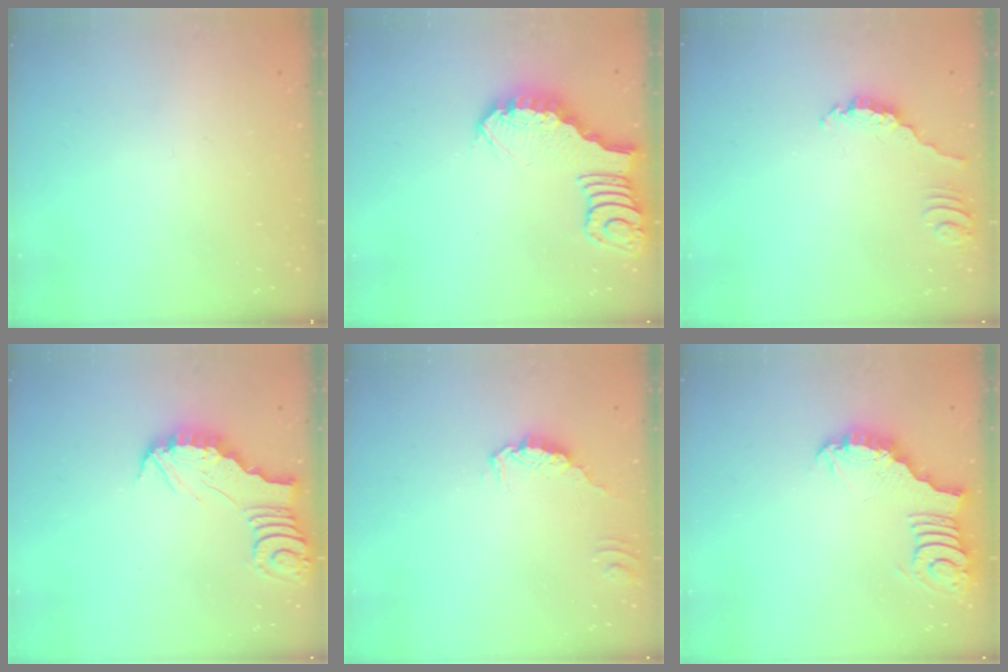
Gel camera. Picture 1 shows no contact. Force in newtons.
{"total": 3.5, "press": 3.5, "slide": 0.3}
{"total": 2.3, "press": 2.3, "slide": 0.2}
{"total": 3.2, "press": 3.1, "slide": 0.4}
{"total": 0.5, "press": 0.5, "slide": 0.2}
{"total": 3.5, "press": 3.5, "slide": 0.6}